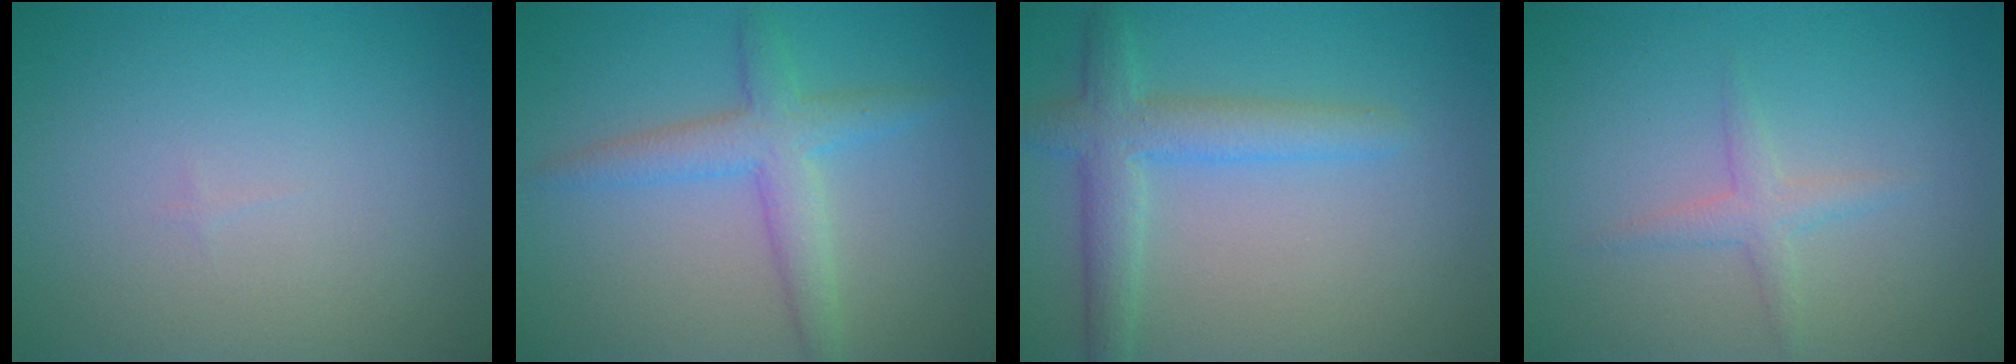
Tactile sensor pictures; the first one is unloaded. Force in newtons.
{"total": 3.6, "press": 3.6, "slide": 0.2}
{"total": 2.9, "press": 2.9, "slide": 0.1}
{"total": 1.6, "press": 1.6, "slide": 0.1}